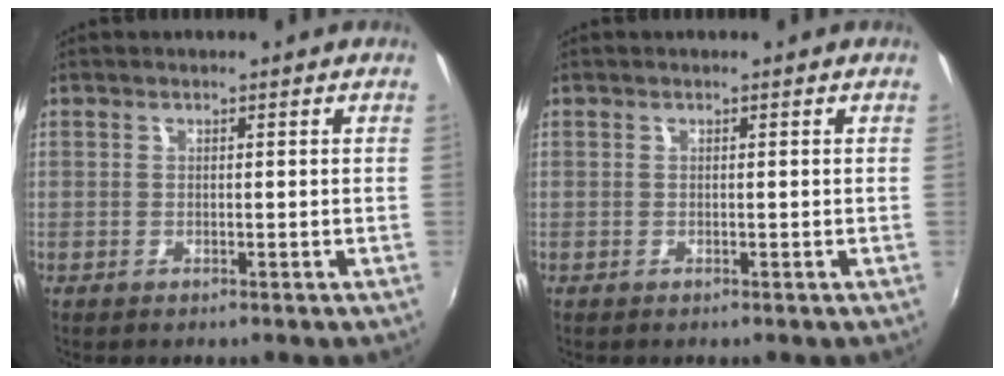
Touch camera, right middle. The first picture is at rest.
{"total": 0.0}